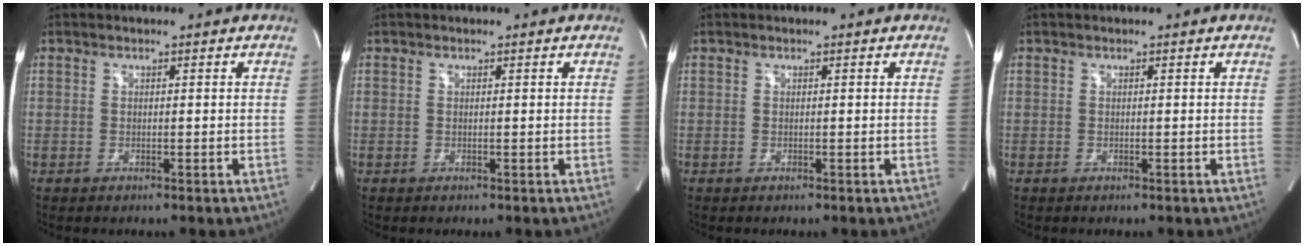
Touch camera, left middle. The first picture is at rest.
{"total": 0.0}
{"total": 0.0}
{"total": 0.0}